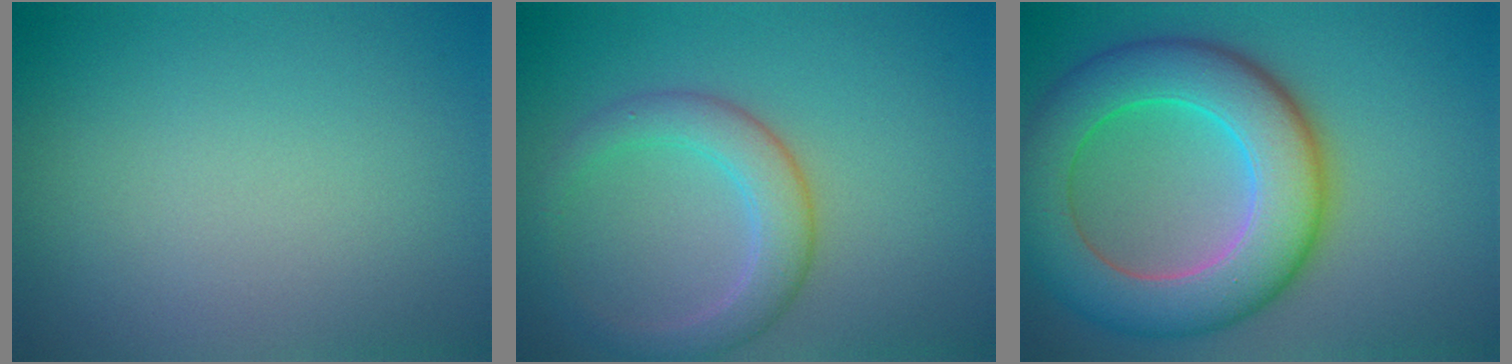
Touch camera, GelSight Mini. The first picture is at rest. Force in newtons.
{"total": 3.8, "press": 3.8, "slide": 0.2}
{"total": 10.1, "press": 10.1, "slide": 0.2}